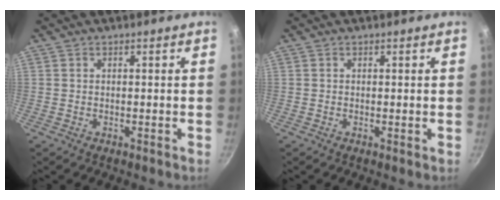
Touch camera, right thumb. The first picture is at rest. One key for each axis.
{"total": 0.0}